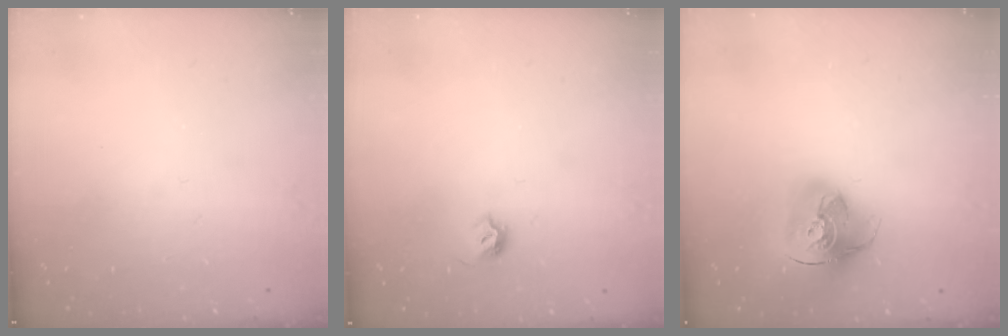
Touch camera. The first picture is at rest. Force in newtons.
{"total": 5.0, "press": 4.9, "slide": 0.7}
{"total": 15.7, "press": 15.6, "slide": 1.9}